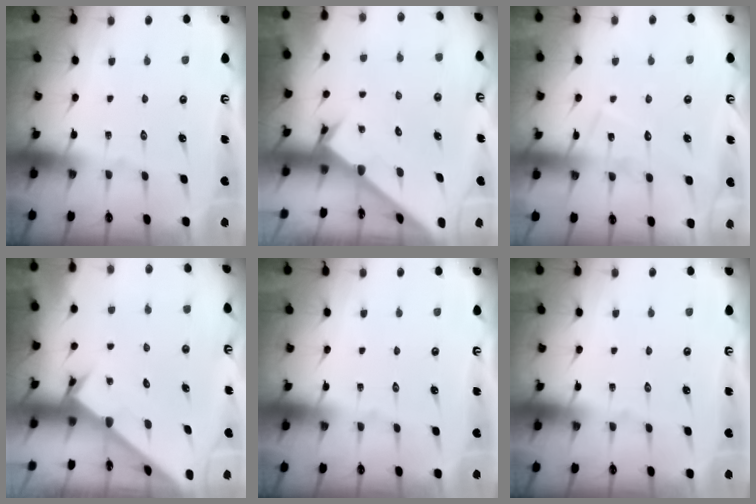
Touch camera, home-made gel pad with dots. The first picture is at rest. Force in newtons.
{"total": 2.4, "press": 2.4, "slide": 0.1}
{"total": 9.4, "press": 9.4, "slide": 0.8}
{"total": 2.4, "press": 2.4, "slide": 0.1}
{"total": 0.0}
{"total": 0.0}